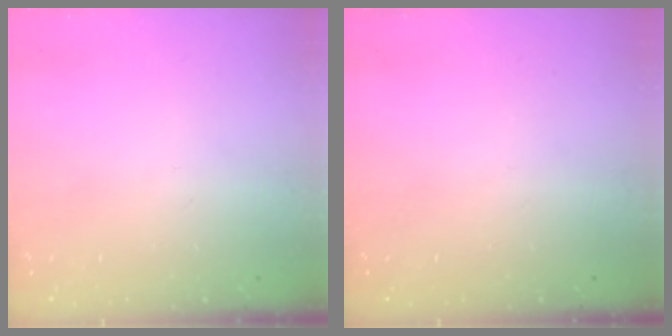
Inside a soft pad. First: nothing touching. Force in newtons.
{"total": 0.0}